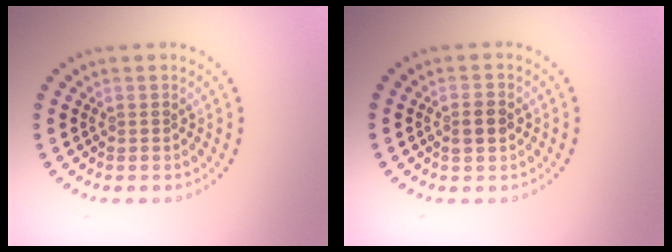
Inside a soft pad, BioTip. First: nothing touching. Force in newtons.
{"total": 1.8, "press": 1.8, "slide": 0.2}